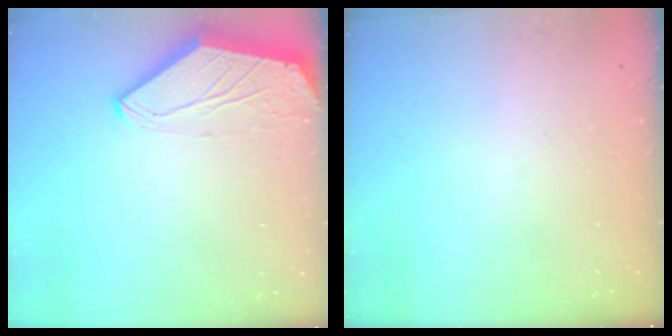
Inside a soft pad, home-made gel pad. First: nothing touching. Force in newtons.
{"total": 0.0}